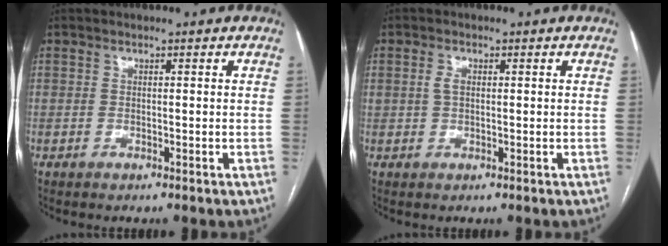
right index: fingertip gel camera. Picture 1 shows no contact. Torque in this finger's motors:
{"motor_torque": [0.02, 0.02, 0.00, 0.01]}